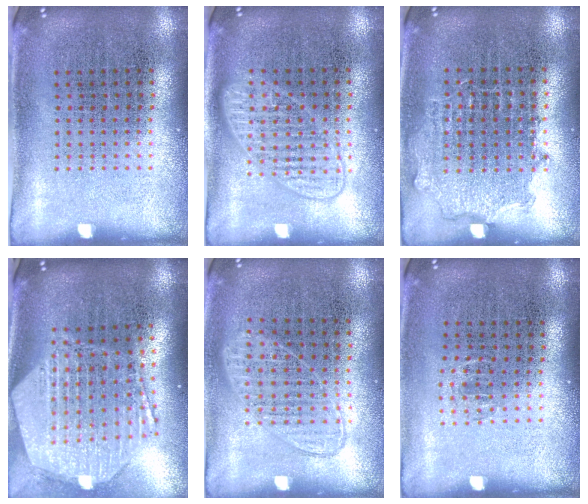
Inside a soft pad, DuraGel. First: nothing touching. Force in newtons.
{"total": 1.5, "press": 1.4, "slide": 0.3}
{"total": 0.8, "press": 0.8, "slide": 0.2}
{"total": 2.9, "press": 2.3, "slide": 1.8}
{"total": 0.9, "press": 0.9, "slide": 0.3}
{"total": 0.5, "press": 0.5, "slide": 0.3}